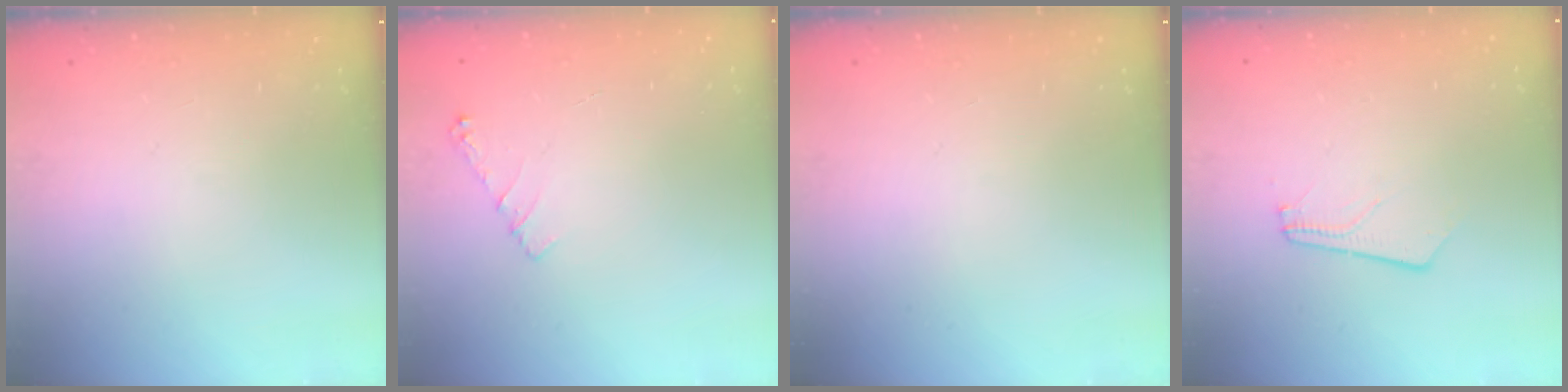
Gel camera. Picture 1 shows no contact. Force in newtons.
{"total": 5.0, "press": 4.9, "slide": 0.8}
{"total": 0.0}
{"total": 2.7, "press": 2.7, "slide": 0.4}